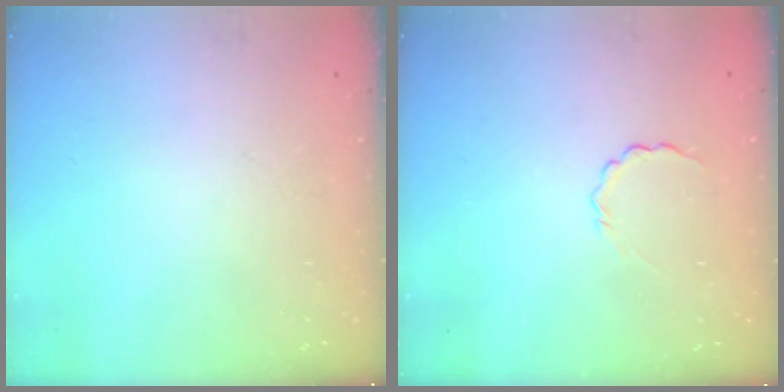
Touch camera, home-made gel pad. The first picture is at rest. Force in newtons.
{"total": 2.9, "press": 2.8, "slide": 0.8}